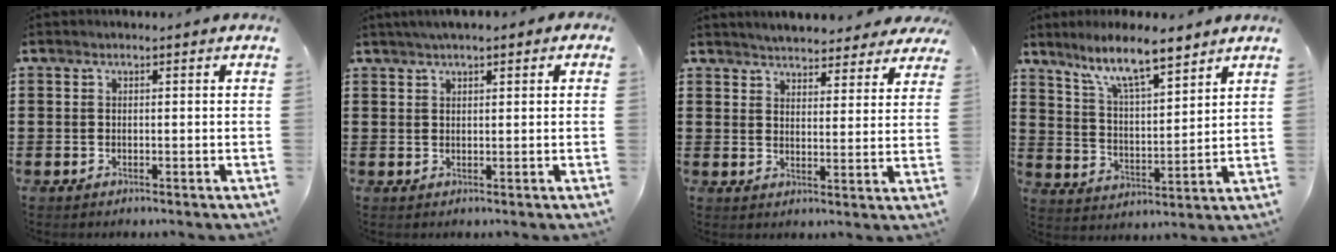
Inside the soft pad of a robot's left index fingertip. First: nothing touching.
{"total": 1.9, "force": [1.3, 0.4, 1.3], "torque": [-0.028, 0.004, 0.023]}
{"total": 4.1, "force": [4.1, 0.4, 0.3], "torque": [-0.025, -0.017, 0.074]}
{"total": 8.6, "force": [7.0, 1.3, 4.8], "torque": [-0.115, -0.025, 0.124]}